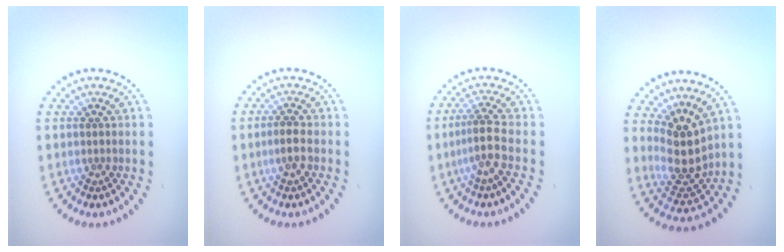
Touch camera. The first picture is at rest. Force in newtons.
{"total": 1.8, "press": 1.7, "slide": 0.5}
{"total": 2.7, "press": 1.9, "slide": 1.9}
{"total": 4.2, "press": 3.6, "slide": 2.1}